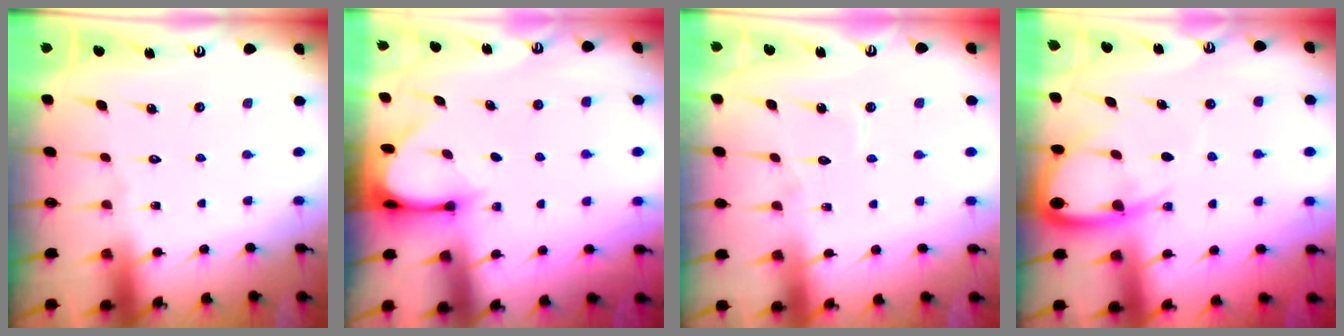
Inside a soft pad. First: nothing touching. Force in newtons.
{"total": 3.3, "press": 3.3, "slide": 0.3}
{"total": 4.2, "press": 4.2, "slide": 0.4}
{"total": 7.7, "press": 7.7, "slide": 0.9}